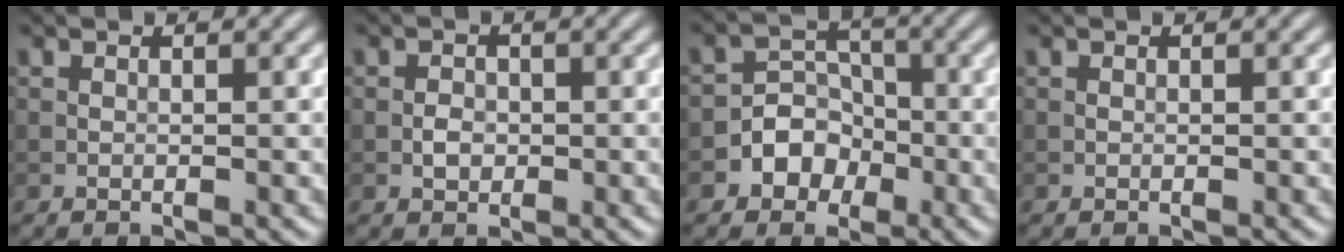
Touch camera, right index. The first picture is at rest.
{"total": 1.3, "force": [-0.3, 1.0, 0.8], "torque": [-0.012, 0.000, -0.008]}
{"total": 4.5, "force": [-2.0, 3.8, 1.2], "torque": [0.022, 0.011, -0.057]}
{"total": 0.0}